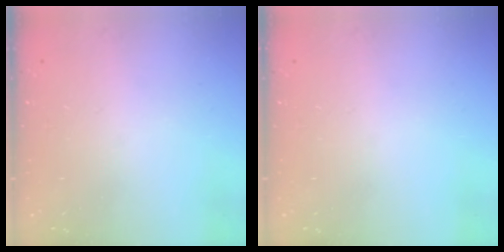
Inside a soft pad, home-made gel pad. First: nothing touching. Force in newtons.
{"total": 0.0}